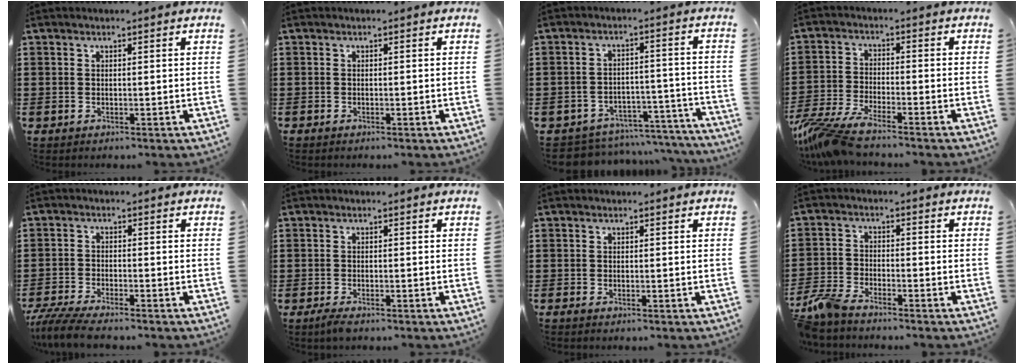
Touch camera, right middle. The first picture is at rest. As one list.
[{"total": 0.0}, {"total": 5.6, "force": [-5.4, 1.0, 0.4], "torque": [-0.007, 0.015, -0.108]}, {"total": 6.4, "force": [-5.7, 0.4, 3.0], "torque": [-0.087, -0.019, -0.116]}, {"total": 4.9, "force": [-4.6, 0.3, 1.9], "torque": [-0.059, -0.018, -0.094]}, {"total": 1.3, "force": [-1.1, 0.2, 0.7], "torque": [-0.021, -0.006, -0.022]}, {"total": 0.0}, {"total": 4.8, "force": [-4.3, 0.9, 1.8], "torque": [-0.066, -0.010, -0.093]}]